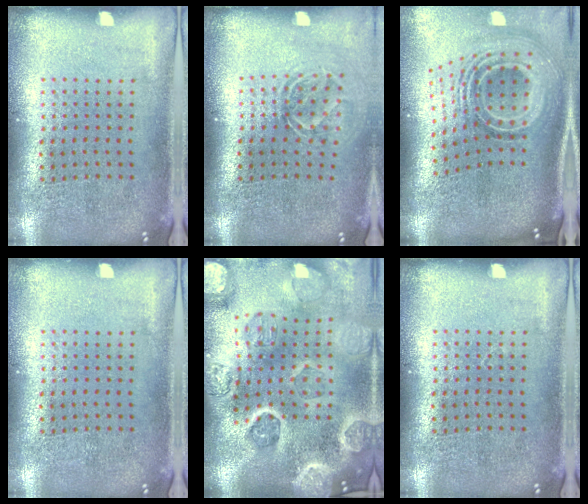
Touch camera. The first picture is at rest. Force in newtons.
{"total": 1.6, "press": 1.2, "slide": 1.1}
{"total": 2.4, "press": 1.6, "slide": 1.7}
{"total": 0.0}
{"total": 5.5, "press": 4.6, "slide": 2.9}
{"total": 0.0}